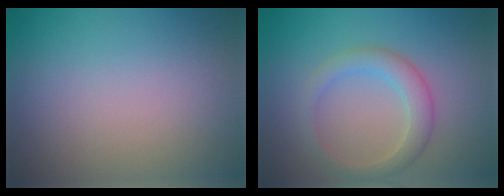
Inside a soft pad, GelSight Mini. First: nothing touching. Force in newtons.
{"total": 3.0, "press": 3.0, "slide": 0.0}